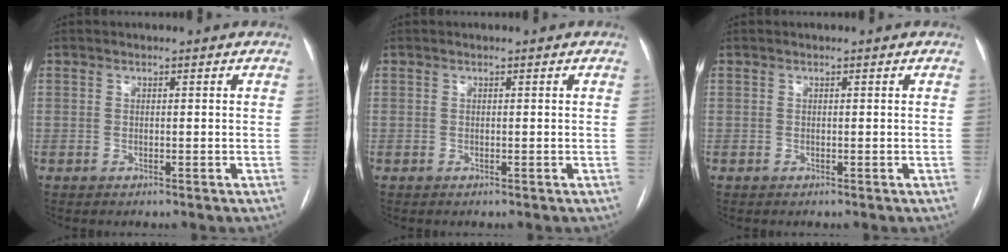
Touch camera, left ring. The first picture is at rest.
{"total": 0.0}
{"total": 0.0}